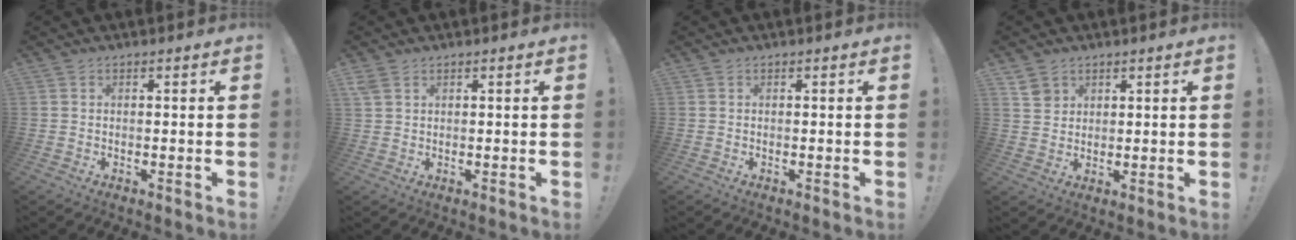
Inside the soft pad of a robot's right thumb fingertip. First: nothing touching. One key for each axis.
{"total": 2.7, "fx": 1.6, "fy": 1.5, "fz": 1.5, "tx": -0.027, "ty": -0.003, "tz": 0.032}
{"total": 0.0}
{"total": 4.2, "fx": 2.7, "fy": 3.1, "fz": 0.9, "tx": -0.005, "ty": -0.014, "tz": 0.049}